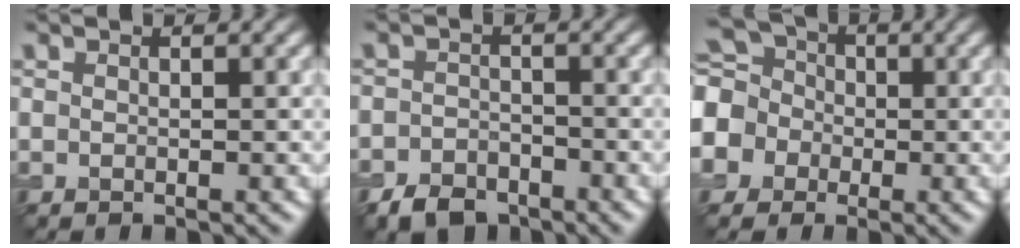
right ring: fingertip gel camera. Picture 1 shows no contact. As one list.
[{"total": 3.1, "force": [-2.3, 1.8, 0.9], "torque": [-0.012, 0.001, -0.051]}, {"total": 8.5, "force": [-1.0, 7.8, 3.3], "torque": [-0.097, 0.017, -0.057]}]